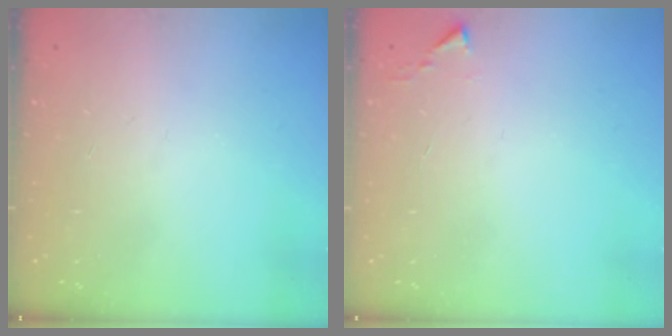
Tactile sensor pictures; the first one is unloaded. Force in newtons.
{"total": 1.1, "press": 1.1, "slide": 0.1}